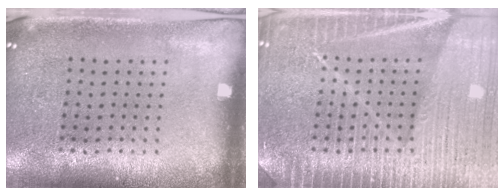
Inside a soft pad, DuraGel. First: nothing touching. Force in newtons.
{"total": 6.8, "press": 6.8, "slide": 1.0}